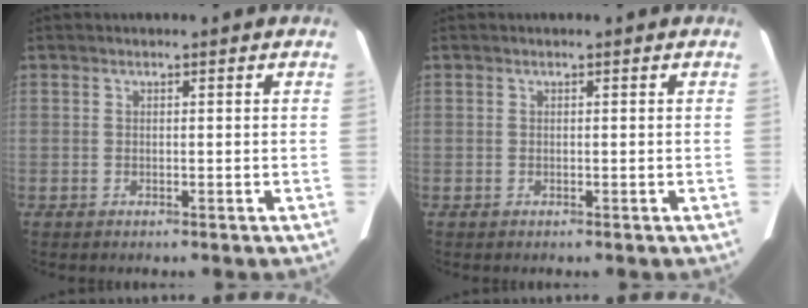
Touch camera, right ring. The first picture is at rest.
{"total": 0.0}